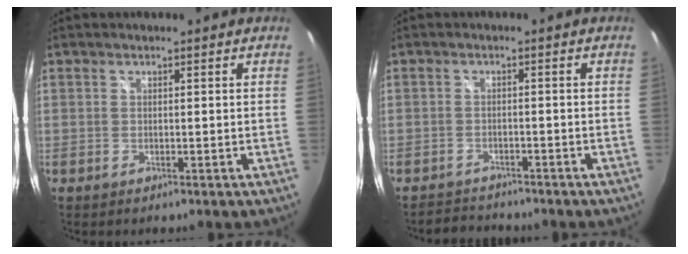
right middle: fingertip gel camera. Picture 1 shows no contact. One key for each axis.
{"total": 3.8, "fx": -3.6, "fy": 1.0, "fz": 0.0, "tx": -0.015, "ty": 0.003, "tz": -0.062}